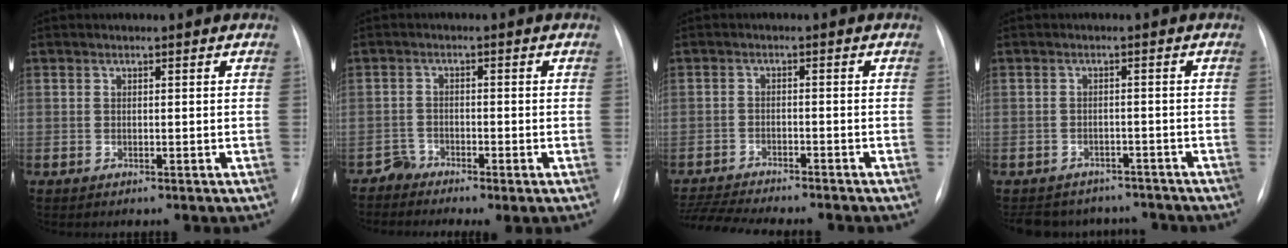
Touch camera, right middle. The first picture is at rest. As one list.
[{"total": 1.9, "force": [-1.9, 0.3, 0.3], "torque": [-0.004, -0.006, -0.034]}, {"total": 12.4, "force": [-11.3, 1.1, 5.0], "torque": [-0.081, -0.007, -0.169]}, {"total": 10.1, "force": [-9.1, 4.3, 1.5], "torque": [-0.025, 0.015, -0.107]}]